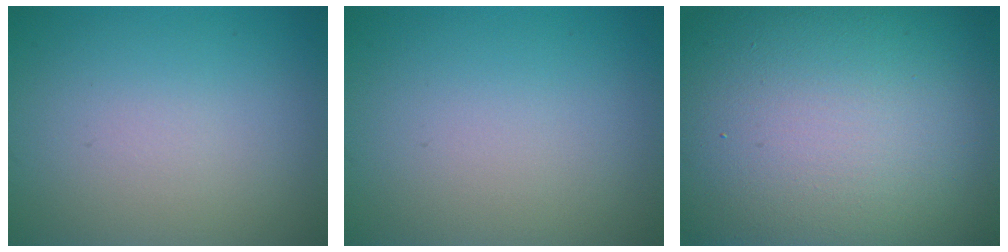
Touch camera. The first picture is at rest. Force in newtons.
{"total": 0.0}
{"total": 23.1, "press": 23.1, "slide": 1.2}